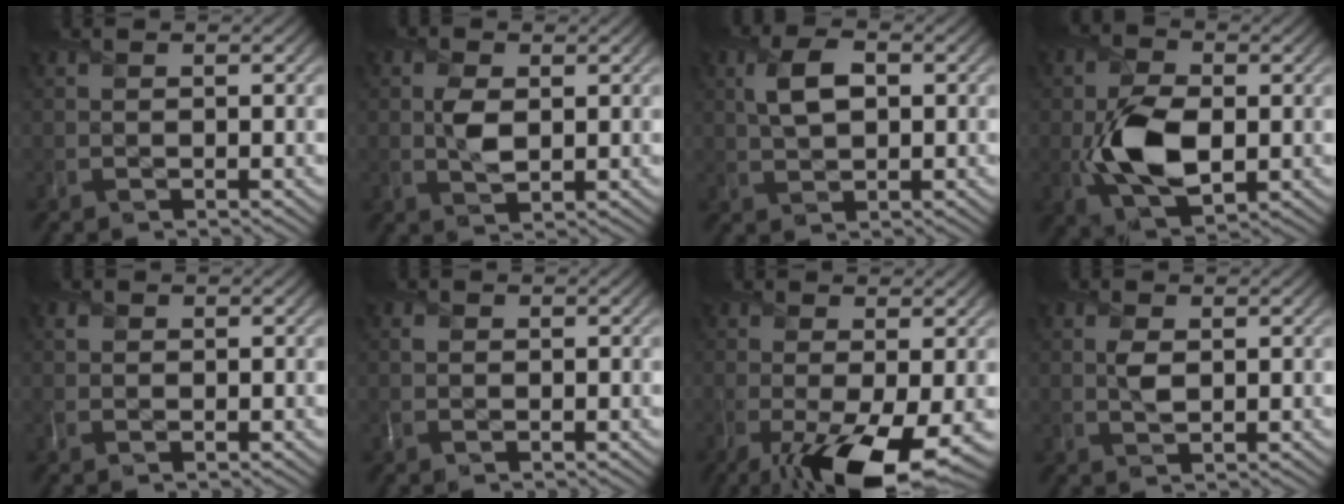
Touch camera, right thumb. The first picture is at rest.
{"total": 2.8, "force": [0.4, 1.8, 2.2], "torque": [-0.051, -0.006, 0.009]}
{"total": 4.5, "force": [1.1, 2.4, 3.6], "torque": [-0.081, 0.004, 0.017]}
{"total": 8.2, "force": [-0.8, 5.1, 6.3], "torque": [-0.142, -0.012, -0.015]}
{"total": 0.6, "force": [0.4, 0.4, -0.2], "torque": [0.007, 0.002, 0.006]}
{"total": 0.9, "force": [-0.1, 0.8, 0.3], "torque": [-0.007, -0.003, -0.005]}
{"total": 9.9, "force": [-4.0, 3.1, 8.5], "torque": [-0.153, -0.024, -0.059]}
{"total": 1.8, "force": [0.4, 1.0, 1.4], "torque": [-0.032, -0.004, 0.009]}